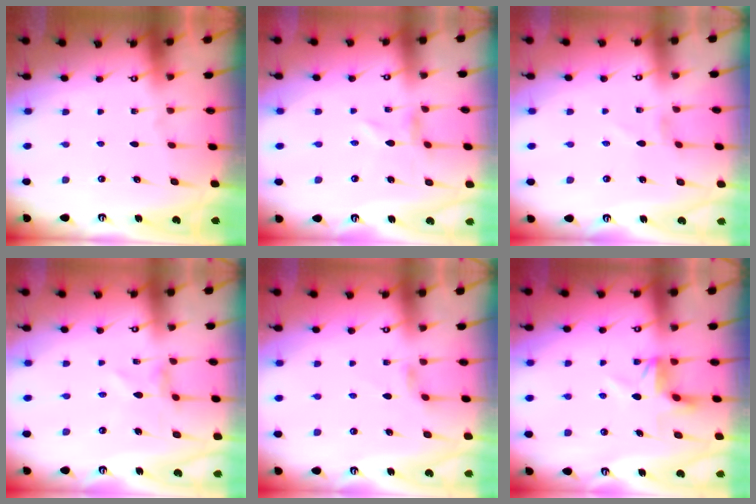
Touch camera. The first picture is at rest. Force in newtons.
{"total": 0.0}
{"total": 0.7, "press": 0.7, "slide": 0.2}
{"total": 1.8, "press": 1.8, "slide": 0.2}
{"total": 2.9, "press": 2.8, "slide": 0.4}
{"total": 5.1, "press": 5.1, "slide": 0.2}